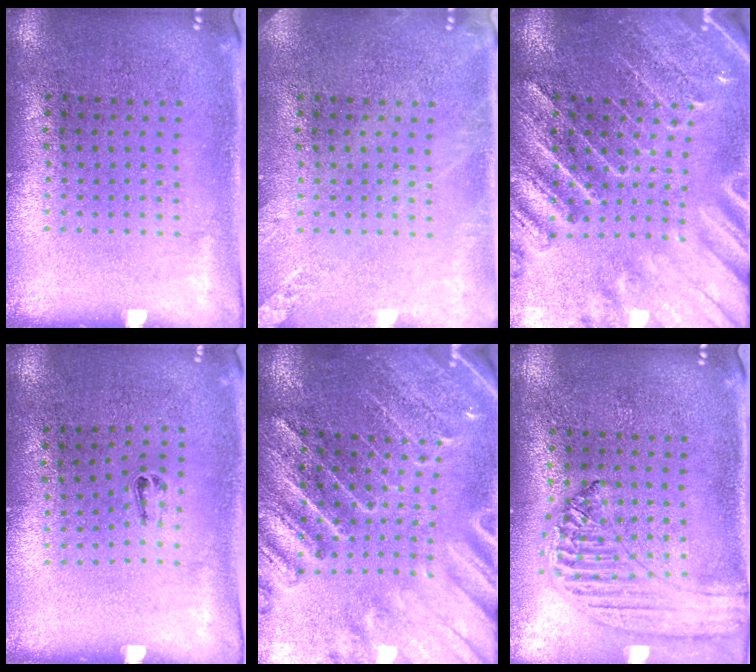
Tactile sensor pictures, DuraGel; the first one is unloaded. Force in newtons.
{"total": 1.9, "press": 1.9, "slide": 0.2}
{"total": 3.0, "press": 2.9, "slide": 0.8}
{"total": 0.5, "press": 0.3, "slide": 0.5}
{"total": 3.0, "press": 2.9, "slide": 0.8}
{"total": 1.3, "press": 1.3, "slide": 0.2}